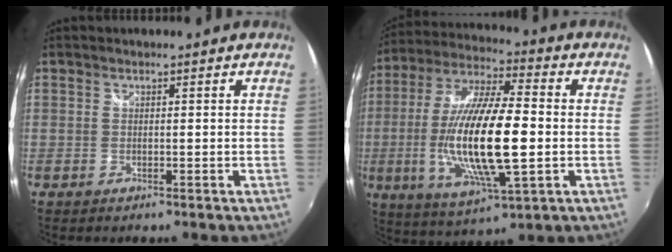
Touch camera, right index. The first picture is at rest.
{"total": 20.7, "force": [-2.4, 5.1, 20.0], "torque": [-0.391, -0.011, -0.041]}